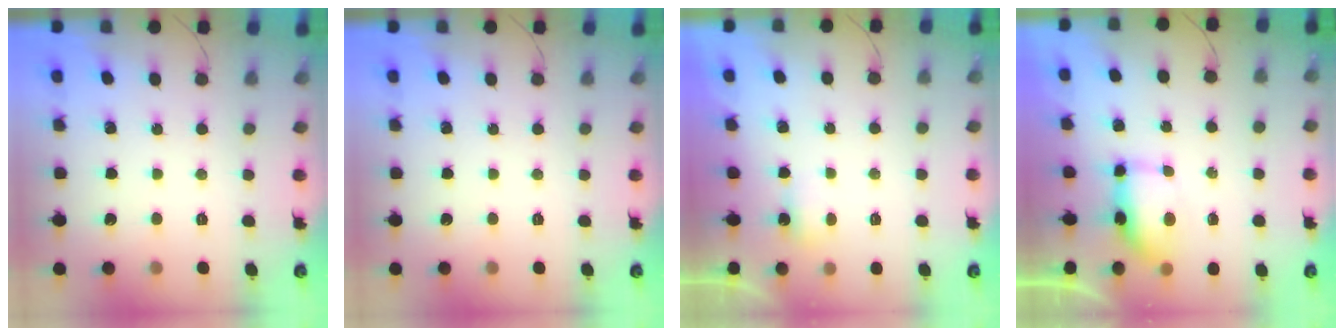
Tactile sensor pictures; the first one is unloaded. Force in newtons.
{"total": 0.0}
{"total": 2.3, "press": 2.1, "slide": 0.8}
{"total": 6.8, "press": 6.7, "slide": 0.9}